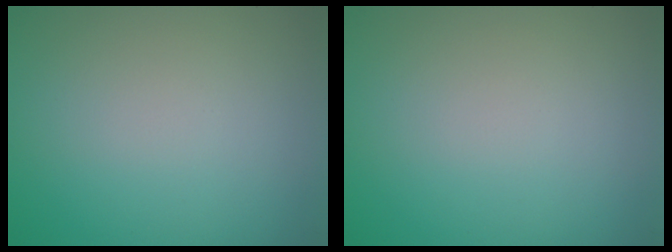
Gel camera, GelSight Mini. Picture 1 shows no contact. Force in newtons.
{"total": 0.0}